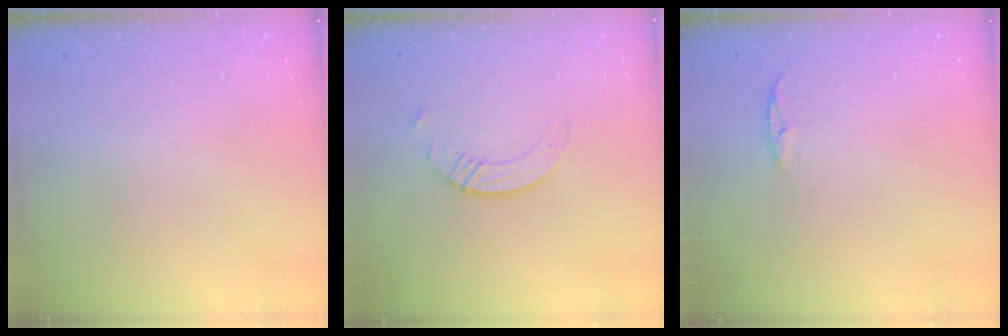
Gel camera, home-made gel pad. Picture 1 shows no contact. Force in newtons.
{"total": 5.4, "press": 5.4, "slide": 0.5}
{"total": 4.5, "press": 4.5, "slide": 0.6}